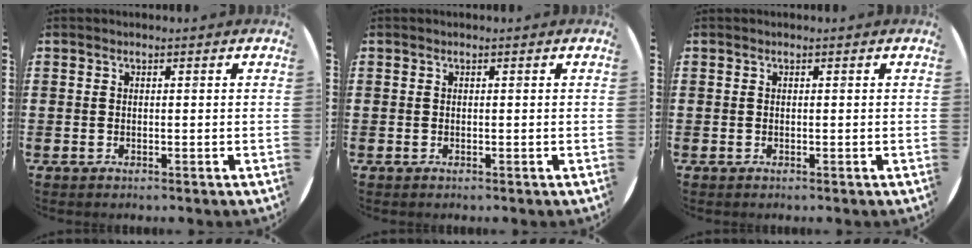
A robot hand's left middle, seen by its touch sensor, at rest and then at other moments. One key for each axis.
{"total": 0.0}
{"total": 0.0}